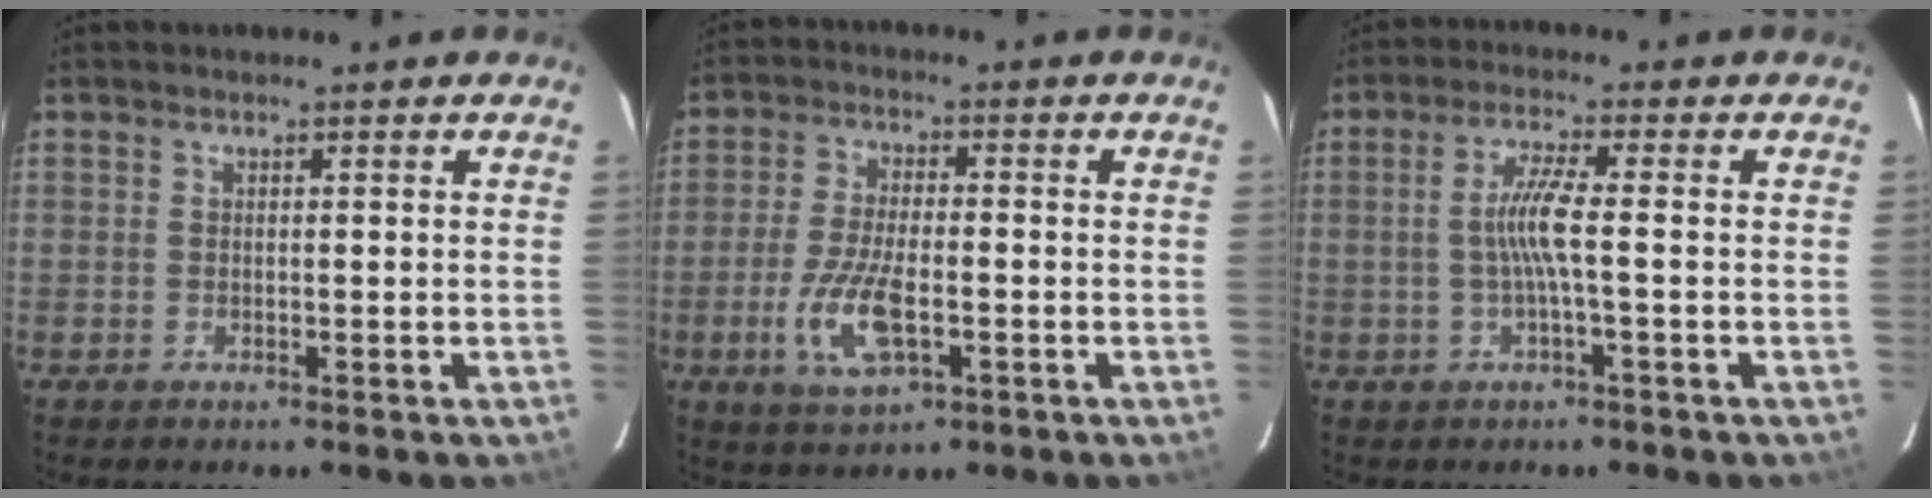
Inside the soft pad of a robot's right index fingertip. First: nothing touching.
{"total": 10.0, "force": [-3.2, 3.9, 8.7], "torque": [-0.185, -0.009, -0.059]}
{"total": 5.2, "force": [-0.8, -0.4, 5.1], "torque": [-0.107, 0.001, -0.014]}